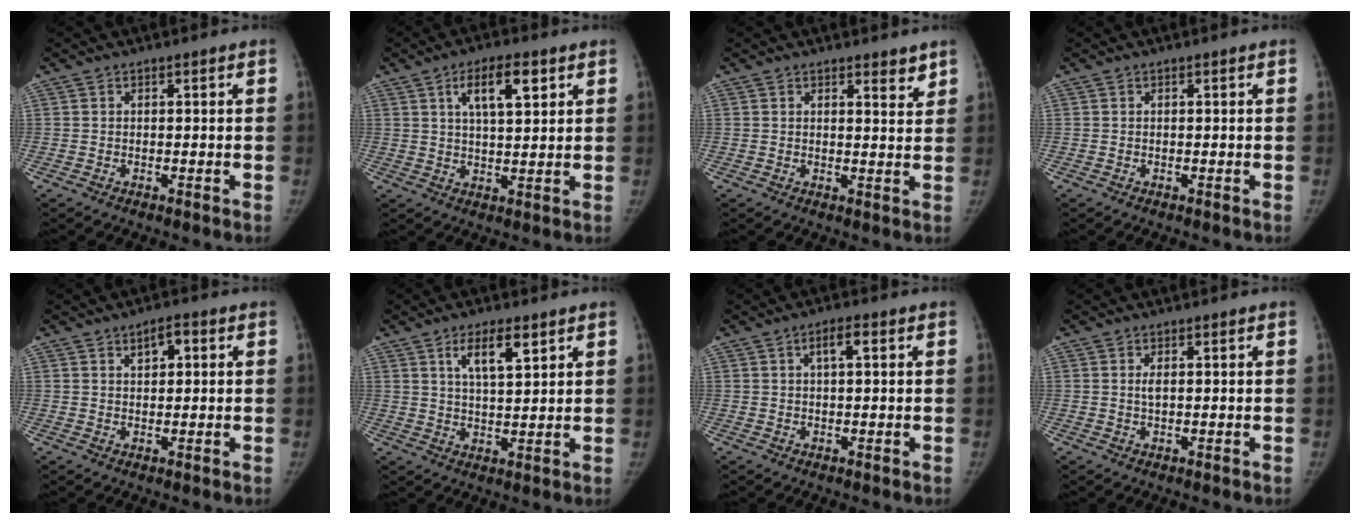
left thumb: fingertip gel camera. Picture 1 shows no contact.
{"total": 8.0, "force": [3.6, 2.9, 6.5], "torque": [-0.094, -0.011, 0.062]}
{"total": 2.8, "force": [2.2, 0.9, 1.4], "torque": [-0.010, -0.018, 0.030]}
{"total": 0.0}
{"total": 3.2, "force": [1.4, 1.7, 2.4], "torque": [-0.026, 0.004, 0.020]}
{"total": 6.7, "force": [3.6, 2.2, 5.2], "torque": [-0.079, -0.020, 0.064]}
{"total": 3.0, "force": [1.0, 0.9, 2.7], "torque": [-0.045, 0.009, 0.016]}
{"total": 1.2, "force": [0.3, 0.4, 1.1], "torque": [-0.021, 0.000, 0.006]}